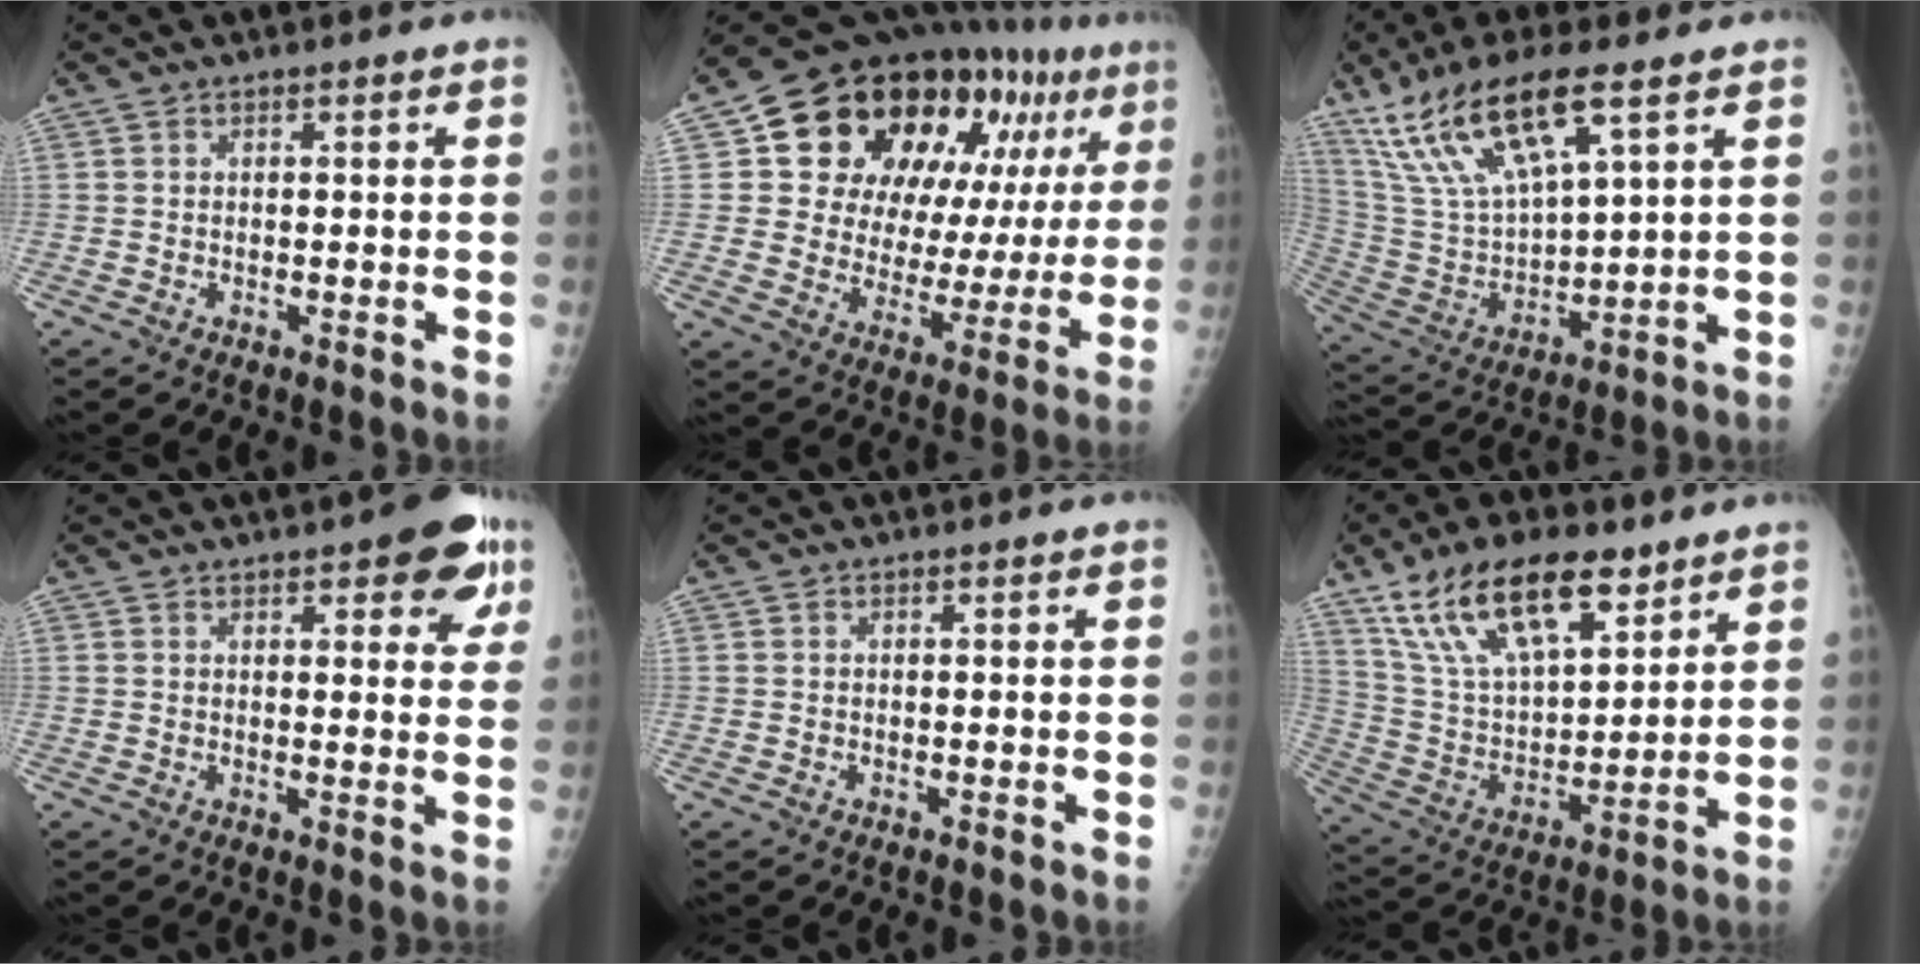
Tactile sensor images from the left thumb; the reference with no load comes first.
{"total": 26.4, "force": [11.6, 14.4, 18.9], "torque": [-0.225, 0.003, 0.179]}
{"total": 18.1, "force": [10.7, 5.6, 13.5], "torque": [-0.266, -0.029, 0.221]}
{"total": 9.5, "force": [5.0, 3.7, 7.2], "torque": [-0.051, -0.014, 0.054]}
{"total": 0.0}
{"total": 21.0, "force": [13.1, 9.0, 13.7], "torque": [-0.223, -0.042, 0.250]}